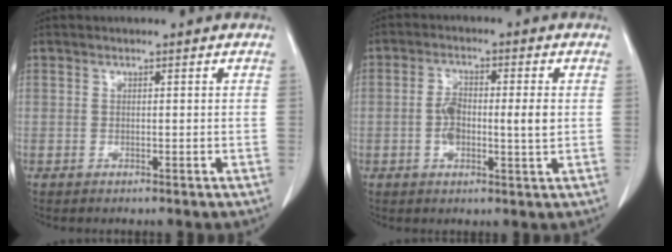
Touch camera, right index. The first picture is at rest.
{"total": 6.6, "force": [-0.2, 2.0, 6.3], "torque": [-0.119, 0.008, -0.005]}